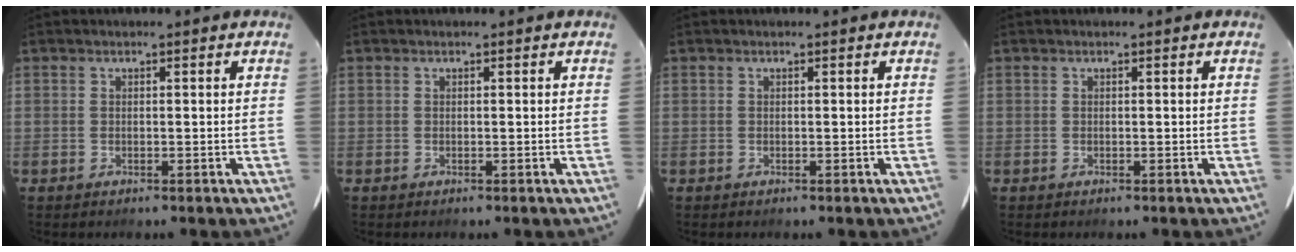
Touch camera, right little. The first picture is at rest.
{"total": 0.0}
{"total": 0.0}
{"total": 0.0}